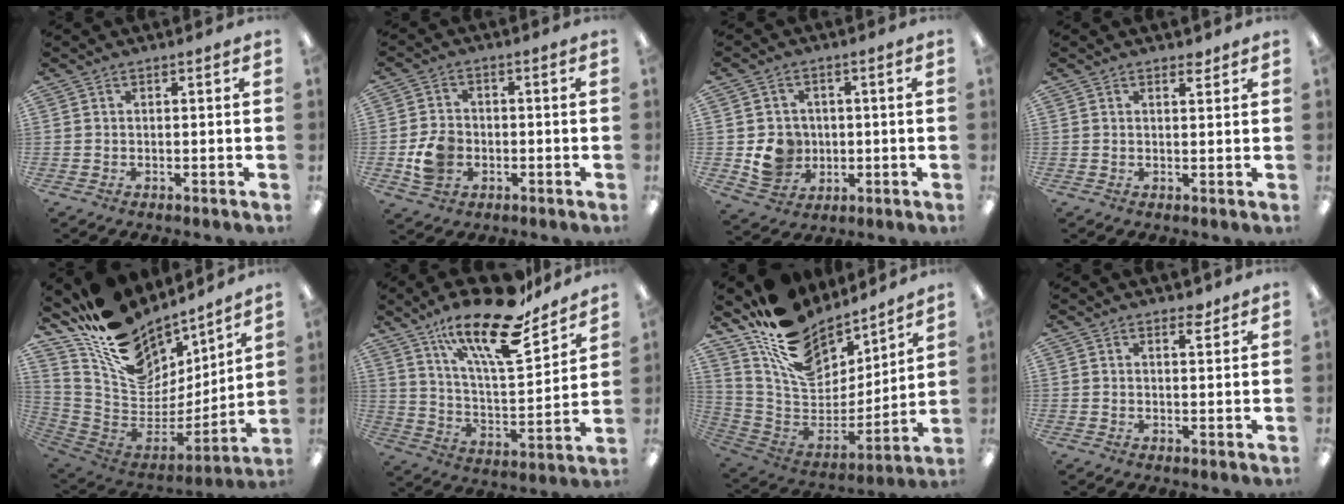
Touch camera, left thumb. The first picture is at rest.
{"total": 7.6, "force": [-1.8, 6.1, 4.0], "torque": [-0.071, 0.007, -0.032]}
{"total": 8.0, "force": [-0.7, 7.5, 2.6], "torque": [-0.050, 0.010, -0.004]}
{"total": 2.1, "force": [1.8, 0.9, 0.8], "torque": [-0.001, -0.007, 0.029]}
{"total": 18.4, "force": [12.7, 10.7, 8.0], "torque": [-0.158, -0.102, 0.236]}
{"total": 22.2, "force": [16.3, 6.4, 13.7], "torque": [-0.231, -0.105, 0.273]}
{"total": 18.8, "force": [13.4, 10.5, 8.1], "torque": [-0.168, -0.092, 0.252]}
{"total": 2.7, "force": [2.2, 1.0, 1.1], "torque": [-0.001, -0.012, 0.035]}